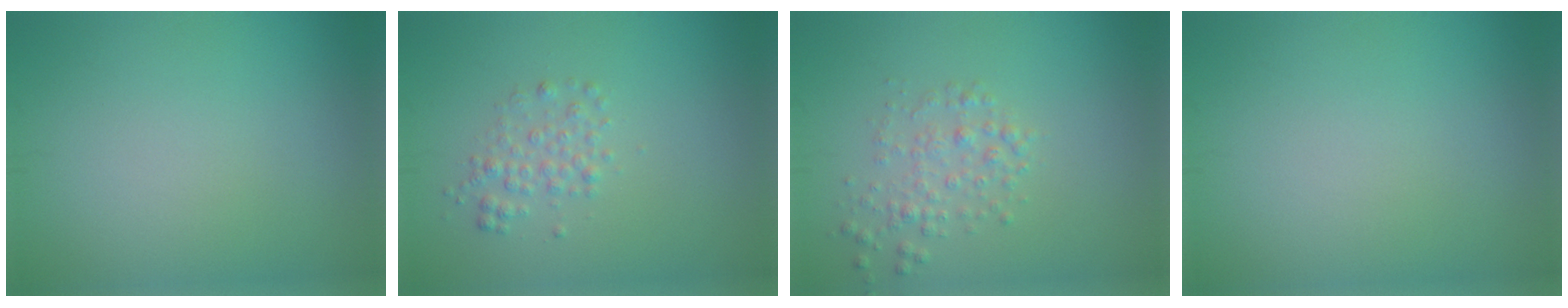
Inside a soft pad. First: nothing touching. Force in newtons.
{"total": 1.8, "press": 1.8, "slide": 0.0}
{"total": 2.1, "press": 2.1, "slide": 0.1}
{"total": 0.0}